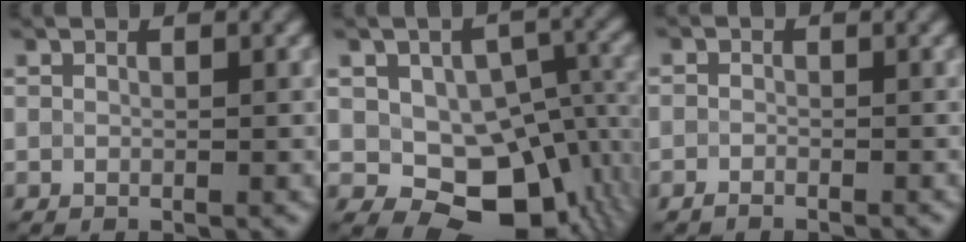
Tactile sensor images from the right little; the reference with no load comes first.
{"total": 11.7, "force": [-2.5, 8.5, 7.7], "torque": [-0.086, -0.014, -0.028]}
{"total": 1.8, "force": [-1.3, 1.1, -0.4], "torque": [0.018, -0.001, -0.029]}